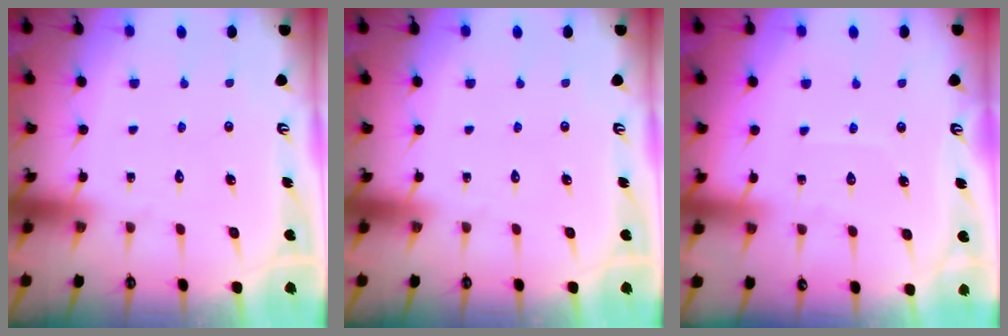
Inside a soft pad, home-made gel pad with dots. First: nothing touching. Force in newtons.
{"total": 0.0}
{"total": 2.9, "press": 2.9, "slide": 0.4}